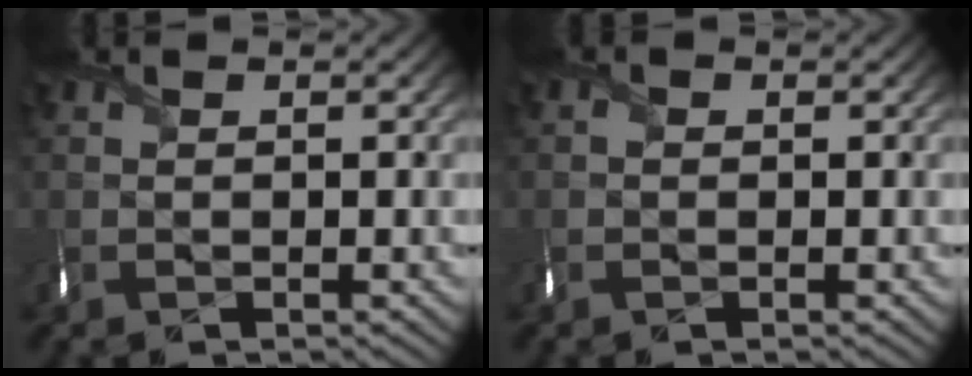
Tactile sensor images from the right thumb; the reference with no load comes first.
{"total": 0.6, "force": [-0.1, 0.6, 0.2], "torque": [-0.003, 0.003, -0.006]}